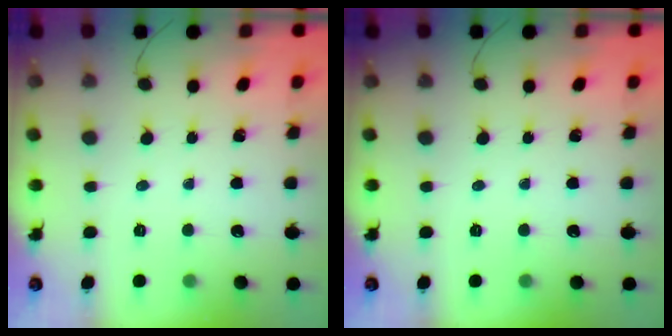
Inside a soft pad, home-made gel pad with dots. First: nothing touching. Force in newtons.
{"total": 0.0}